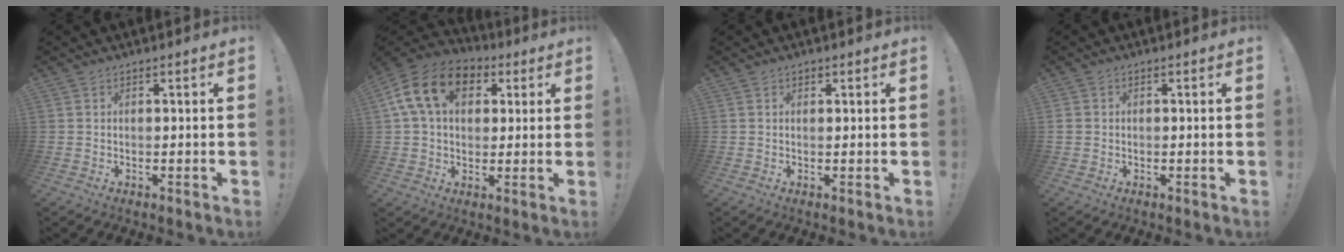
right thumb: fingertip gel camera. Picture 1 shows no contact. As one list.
[{"total": 16.2, "force": [5.2, 11.2, 10.4], "torque": [-0.191, 0.004, 0.097]}, {"total": 0.6, "force": [0.4, 0.4, 0.3], "torque": [0.010, -0.006, 0.005]}, {"total": 1.2, "force": [-0.2, 1.0, 0.5], "torque": [-0.008, 0.003, -0.004]}]